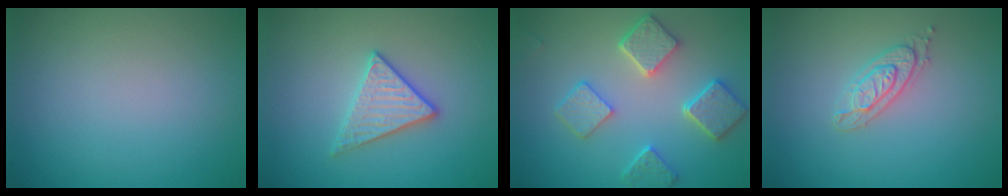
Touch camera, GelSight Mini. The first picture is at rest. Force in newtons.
{"total": 2.8, "press": 2.7, "slide": 0.6}
{"total": 5.4, "press": 4.5, "slide": 2.9}
{"total": 2.3, "press": 2.2, "slide": 0.5}